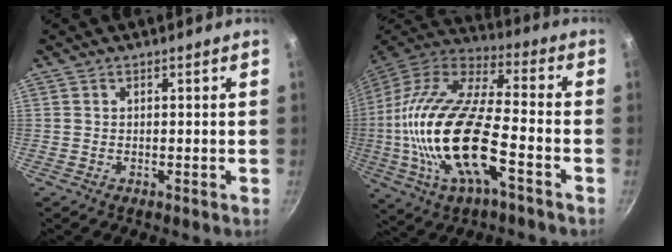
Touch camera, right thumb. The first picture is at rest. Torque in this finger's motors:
{"motor_torque": [0.19, 1.94, 2.50, -0.28, 0.93]}